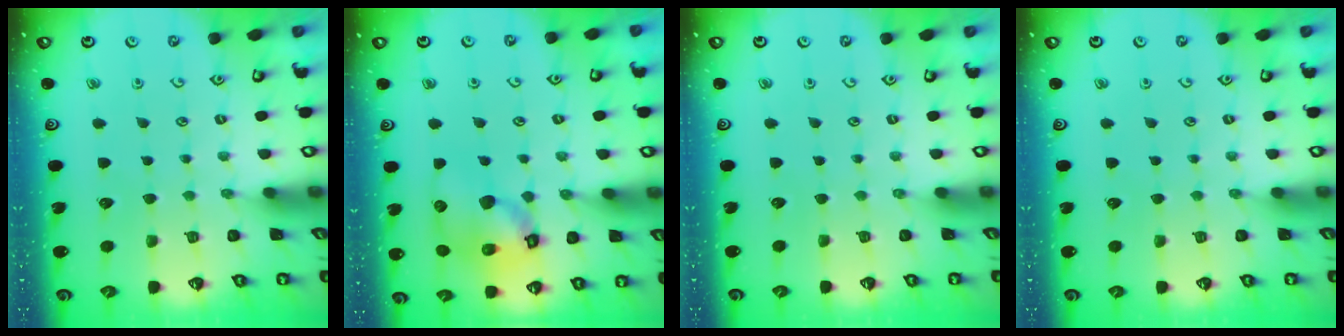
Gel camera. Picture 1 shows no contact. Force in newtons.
{"total": 14.9, "press": 14.8, "slide": 1.9}
{"total": 0.0}
{"total": 0.0}